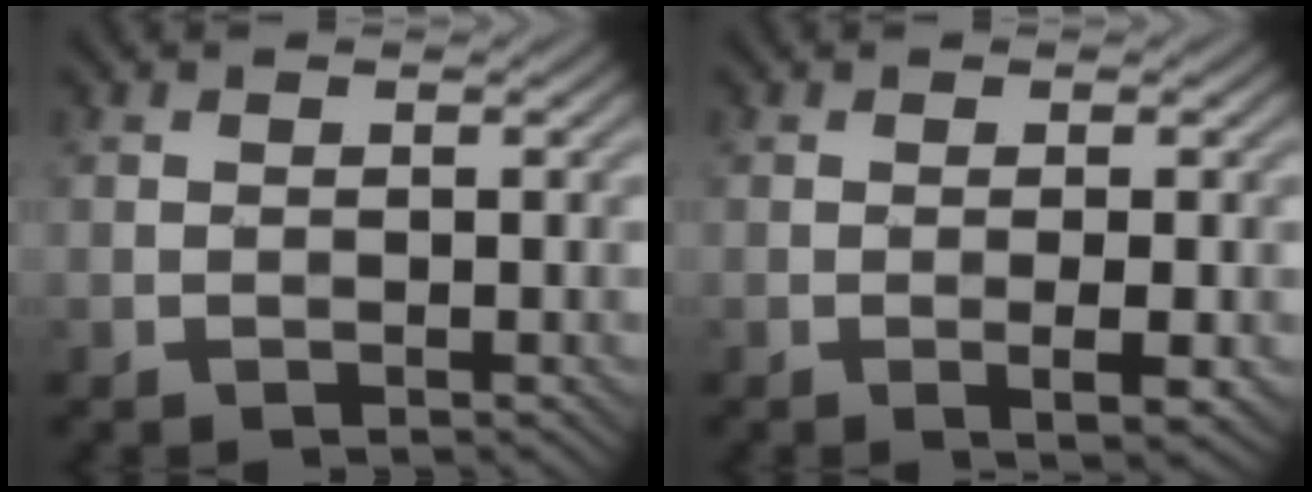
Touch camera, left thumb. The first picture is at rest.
{"total": 2.2, "force": [-0.7, 0.0, 2.1], "torque": [-0.042, 0.001, -0.011]}